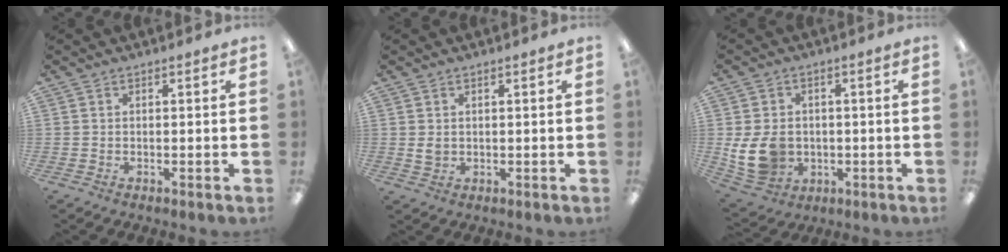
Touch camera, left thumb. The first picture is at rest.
{"total": 1.8, "force": [0.7, 1.4, 0.9], "torque": [-0.019, 0.001, 0.013]}
{"total": 10.3, "force": [-1.0, 8.4, 5.9], "torque": [-0.130, 0.008, -0.011]}